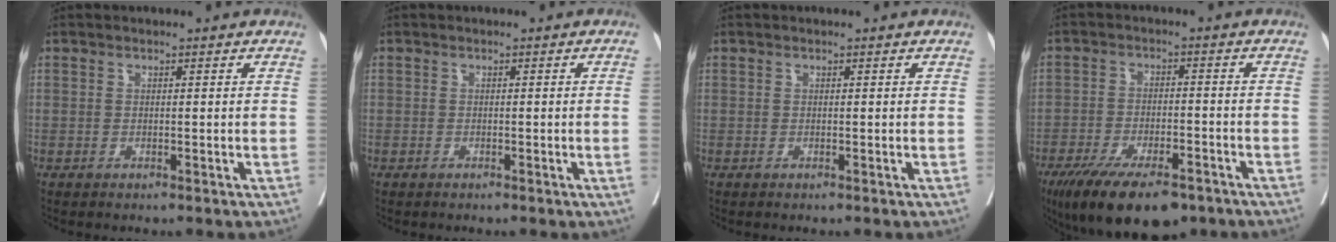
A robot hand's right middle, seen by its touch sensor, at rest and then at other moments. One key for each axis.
{"total": 0.8, "fx": -0.1, "fy": -0.3, "fz": 0.7, "tx": -0.003, "ty": 0.001, "tz": -0.002}
{"total": 0.0}
{"total": 13.2, "fx": -9.3, "fy": 4.7, "fz": 8.1, "tx": -0.134, "ty": -0.014, "tz": -0.148}